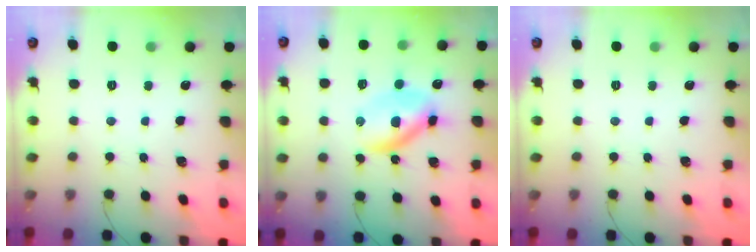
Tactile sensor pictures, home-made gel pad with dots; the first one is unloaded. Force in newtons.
{"total": 6.5, "press": 6.5, "slide": 0.3}
{"total": 0.0}